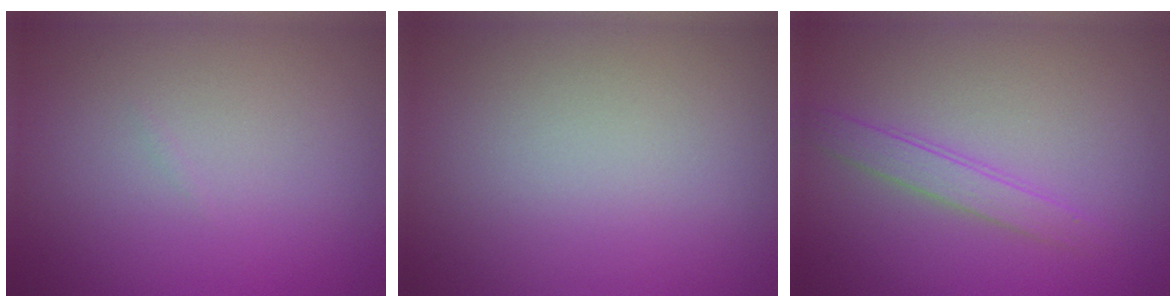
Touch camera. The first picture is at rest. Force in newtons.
{"total": 0.0}
{"total": 1.9, "press": 1.9, "slide": 0.2}